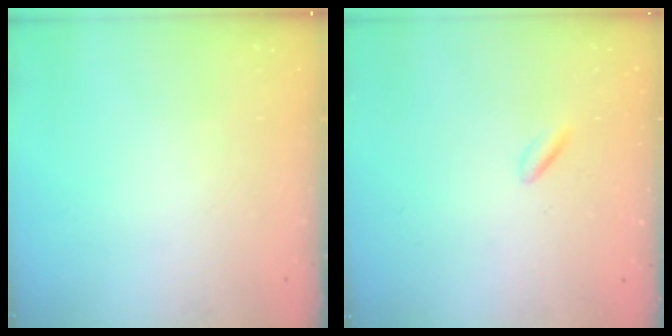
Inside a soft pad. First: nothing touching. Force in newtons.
{"total": 0.7, "press": 0.5, "slide": 0.5}